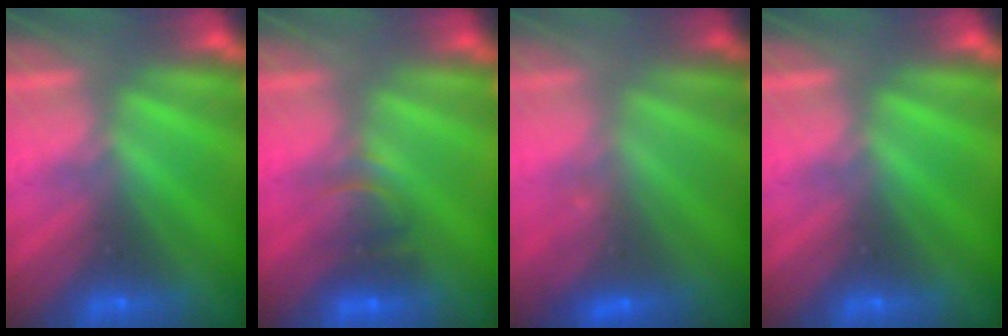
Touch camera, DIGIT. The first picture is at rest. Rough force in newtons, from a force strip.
{"total": 2.3}
{"total": 2.9}
{"total": 0.0}